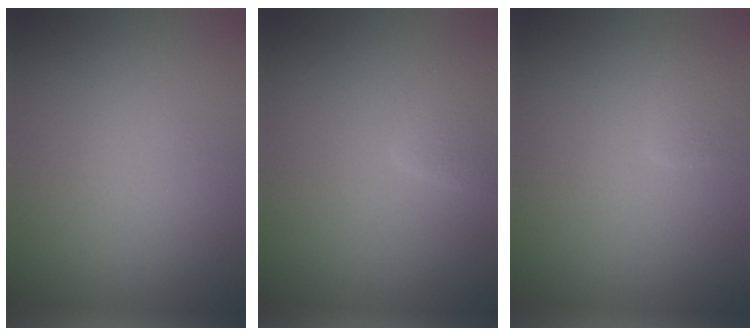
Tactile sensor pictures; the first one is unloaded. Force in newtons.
{"total": 2.2, "press": 2.2, "slide": 0.1}
{"total": 1.6, "press": 1.5, "slide": 0.2}